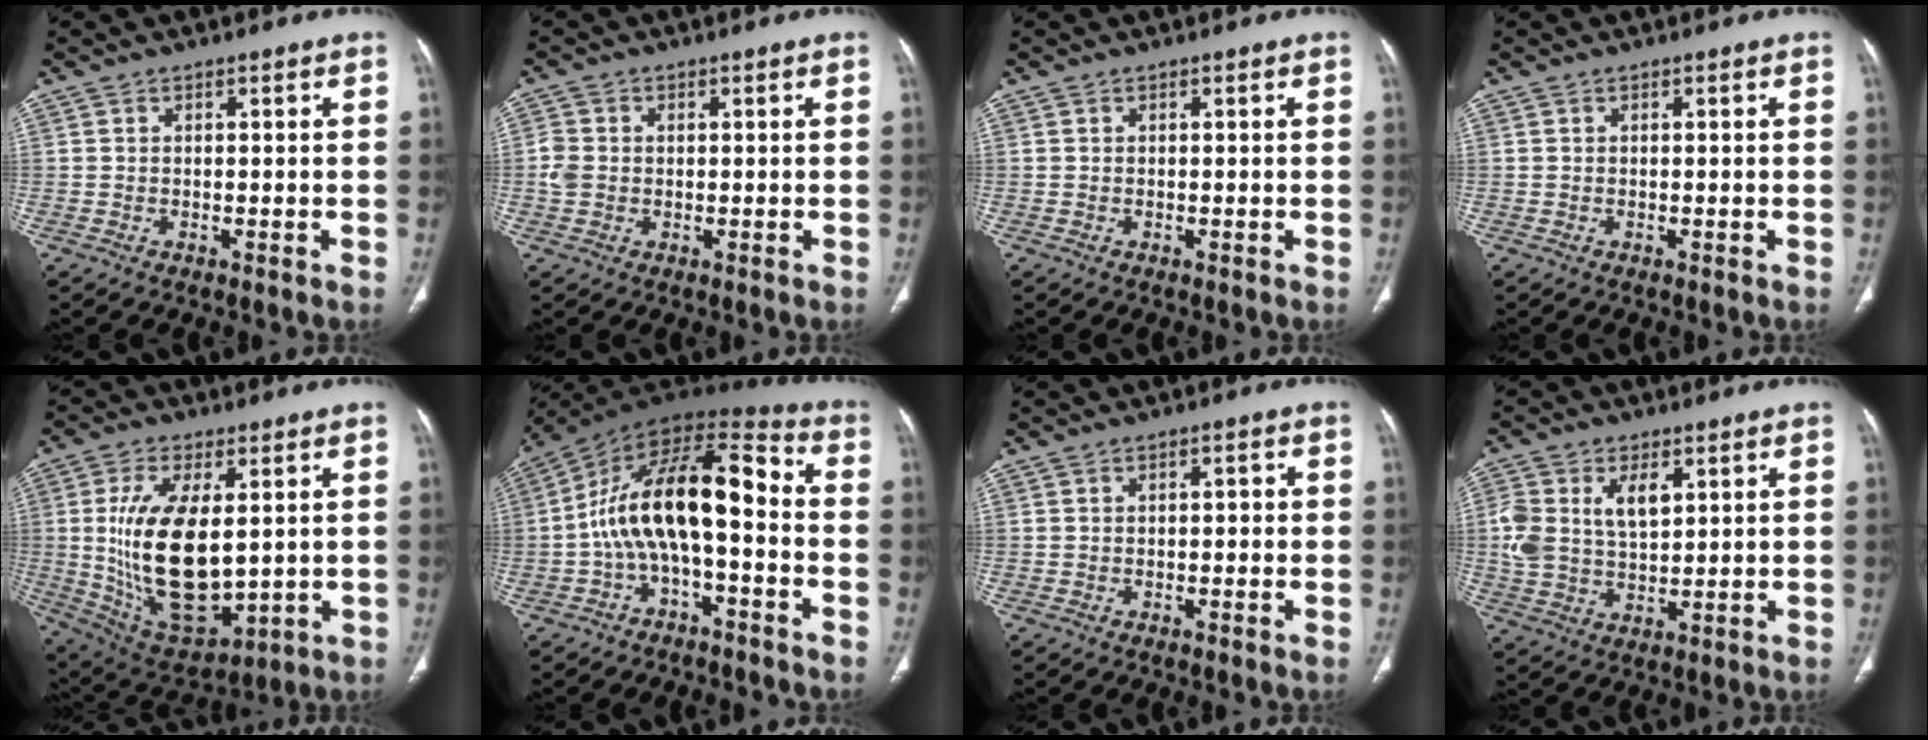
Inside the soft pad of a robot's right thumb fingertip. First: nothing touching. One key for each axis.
{"total": 3.1, "fx": -0.1, "fy": 2.6, "fz": 1.8, "tx": -0.043, "ty": 0.004, "tz": -0.003}
{"total": 0.0}
{"total": 0.0}
{"total": 20.0, "fx": 1.1, "fy": 9.8, "fz": 17.4, "tx": -0.316, "ty": -0.022, "tz": 0.043}
{"total": 16.9, "fx": -2.3, "fy": 7.5, "fz": 14.9, "tx": -0.249, "ty": 0.075, "tz": -0.045}
{"total": 1.4, "fx": 0.0, "fy": 0.7, "fz": 1.2, "tx": -0.008, "ty": 0.002, "tz": -0.003}
{"total": 10.3, "fx": 2.9, "fy": 6.0, "fz": 7.8, "tx": -0.153, "ty": 0.002, "tz": 0.061}